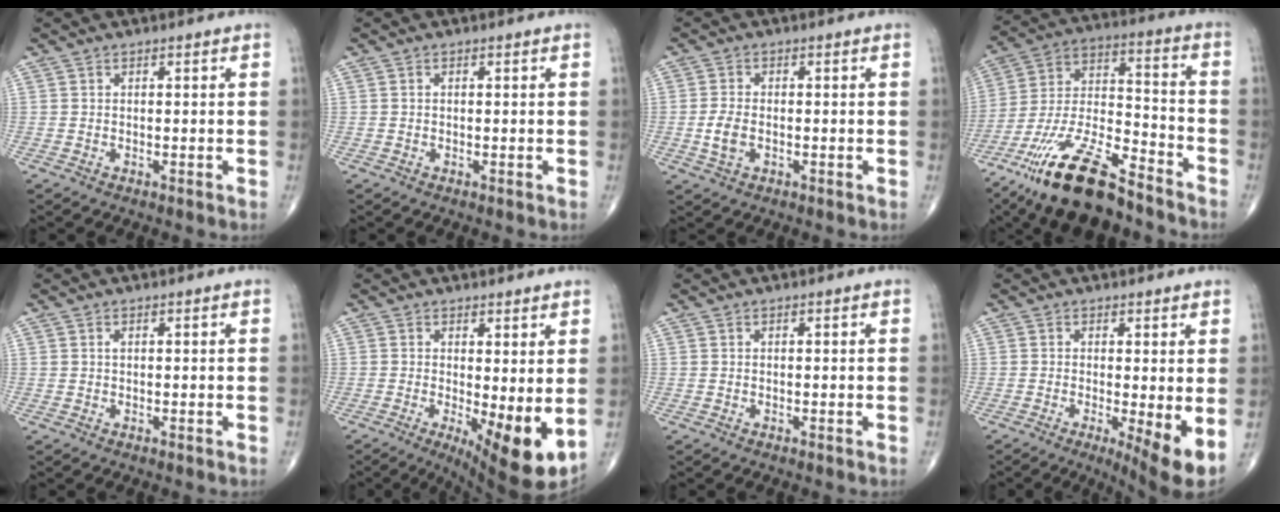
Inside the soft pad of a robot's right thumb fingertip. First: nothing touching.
{"total": 0.0}
{"total": 3.9, "force": [-0.8, 2.3, 3.0], "torque": [-0.063, 0.003, -0.015]}
{"total": 20.4, "force": [-14.8, 6.2, 12.5], "torque": [-0.252, 0.063, -0.270]}
{"total": 0.6, "force": [0.2, 0.4, 0.4], "torque": [-0.007, 0.002, 0.004]}
{"total": 10.0, "force": [-0.9, 3.0, 9.4], "torque": [-0.138, -0.025, -0.006]}
{"total": 0.0}
{"total": 6.8, "force": [-0.9, 1.4, 6.5], "torque": [-0.101, -0.020, -0.014]}